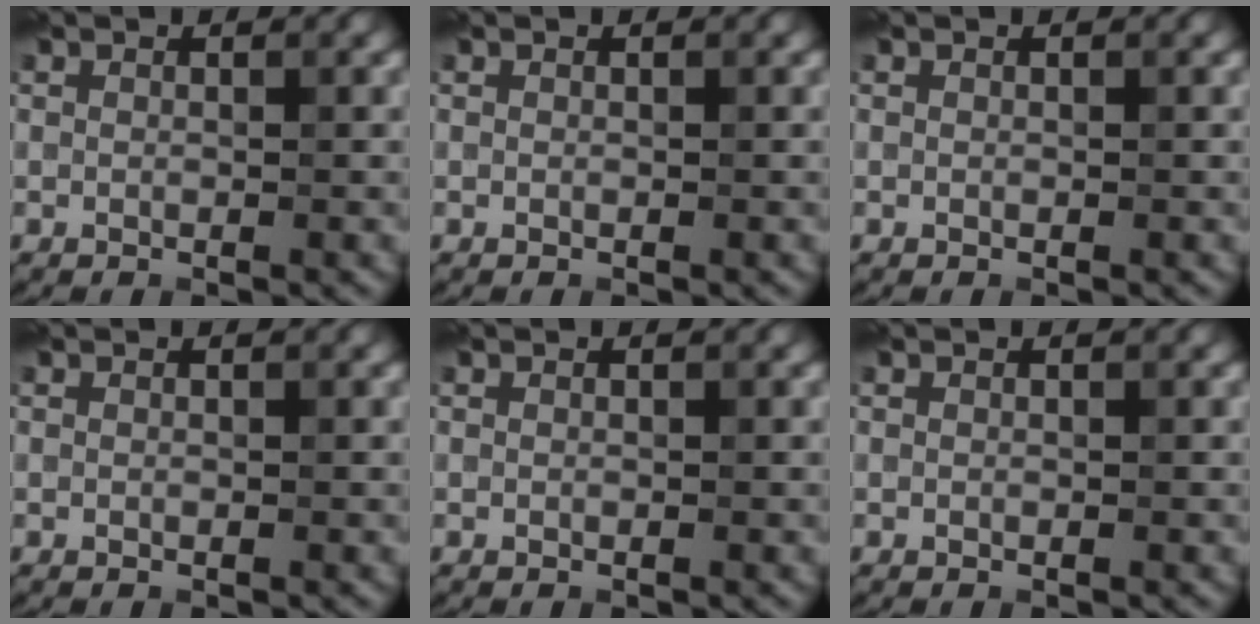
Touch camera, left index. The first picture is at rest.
{"total": 0.0}
{"total": 0.0}
{"total": 0.0}
{"total": 0.0}
{"total": 0.0}